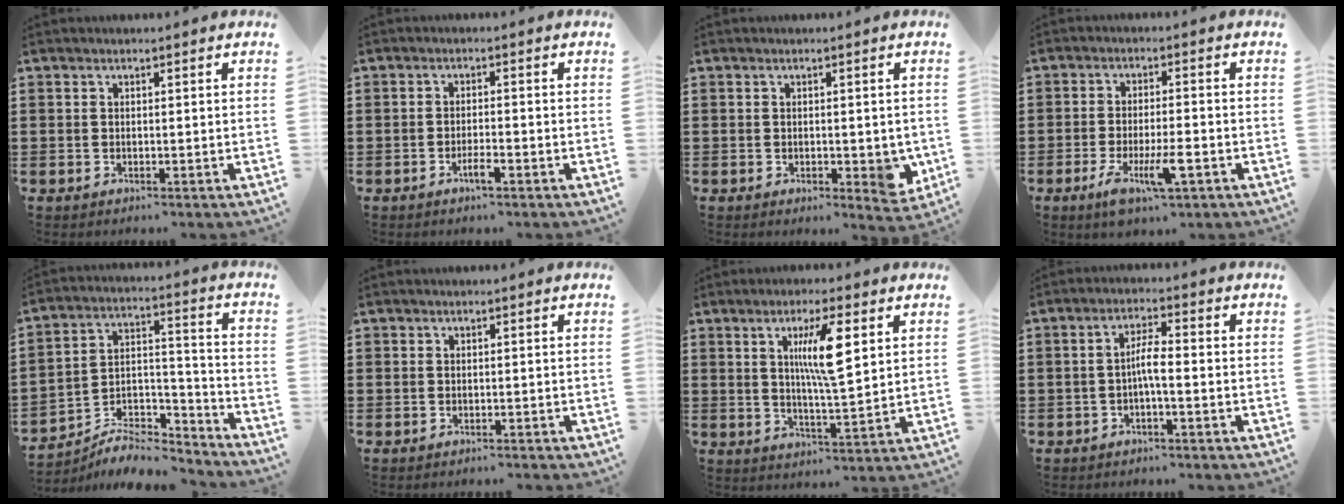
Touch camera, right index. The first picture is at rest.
{"total": 2.5, "force": [-1.6, 0.3, 1.9], "torque": [-0.033, -0.001, -0.028]}
{"total": 3.6, "force": [-0.4, 1.9, 3.1], "torque": [-0.037, -0.002, -0.008]}
{"total": 7.5, "force": [-3.2, 2.2, 6.4], "torque": [-0.125, -0.011, -0.055]}
{"total": 7.0, "force": [-6.2, 2.6, 2.0], "torque": [-0.034, 0.016, -0.119]}
{"total": 0.5, "force": [-0.5, 0.1, -0.1], "torque": [0.002, 0.002, -0.012]}
{"total": 8.3, "force": [2.8, 1.5, 7.7], "torque": [-0.138, -0.001, 0.040]}
{"total": 3.5, "force": [-1.0, 0.3, 3.3], "torque": [-0.060, 0.001, -0.019]}